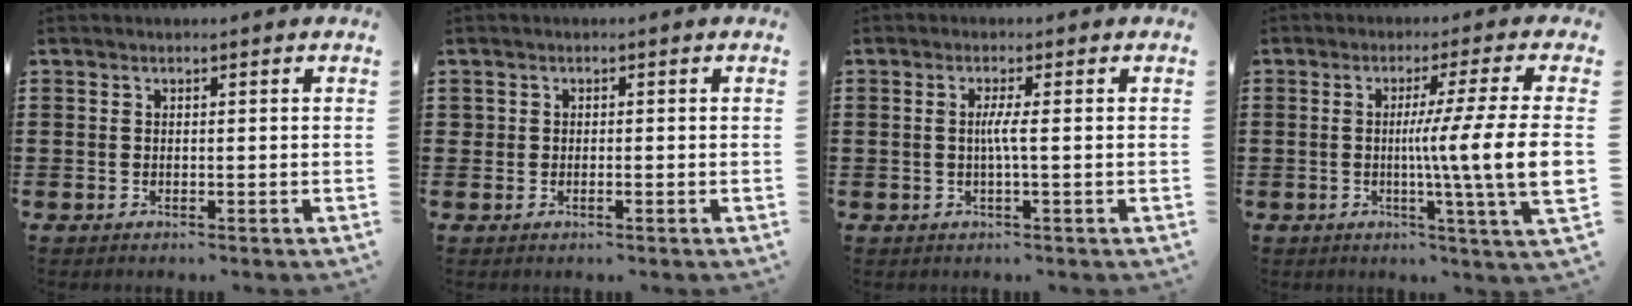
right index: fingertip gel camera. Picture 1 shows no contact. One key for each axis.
{"total": 0.7, "fx": -0.2, "fy": 0.4, "fz": 0.5, "tx": -0.010, "ty": 0.000, "tz": -0.003}
{"total": 2.6, "fx": -0.1, "fy": -0.2, "fz": 2.6, "tx": -0.048, "ty": -0.005, "tz": -0.005}
{"total": 11.3, "fx": -0.4, "fy": -1.3, "fz": 11.2, "tx": -0.200, "ty": -0.020, "tz": -0.017}